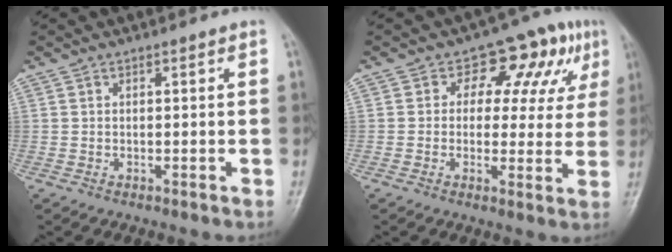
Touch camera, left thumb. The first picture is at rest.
{"total": 10.8, "force": [4.3, 7.2, 6.8], "torque": [-0.027, 0.003, 0.048]}